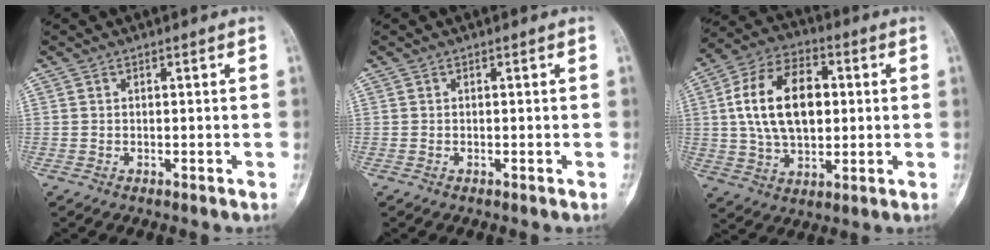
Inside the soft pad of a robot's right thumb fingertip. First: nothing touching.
{"total": 0.0}
{"total": 17.0, "force": [2.2, 10.6, 13.2], "torque": [-0.210, 0.011, 0.037]}